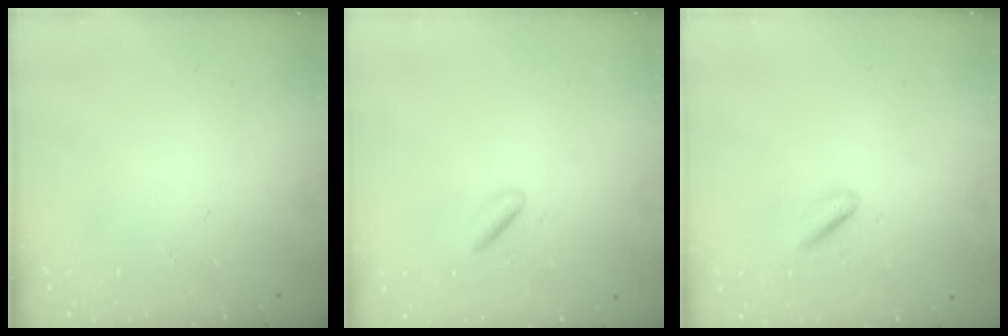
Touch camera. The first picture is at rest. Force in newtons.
{"total": 1.5, "press": 1.3, "slide": 0.7}
{"total": 2.8, "press": 2.7, "slide": 0.8}